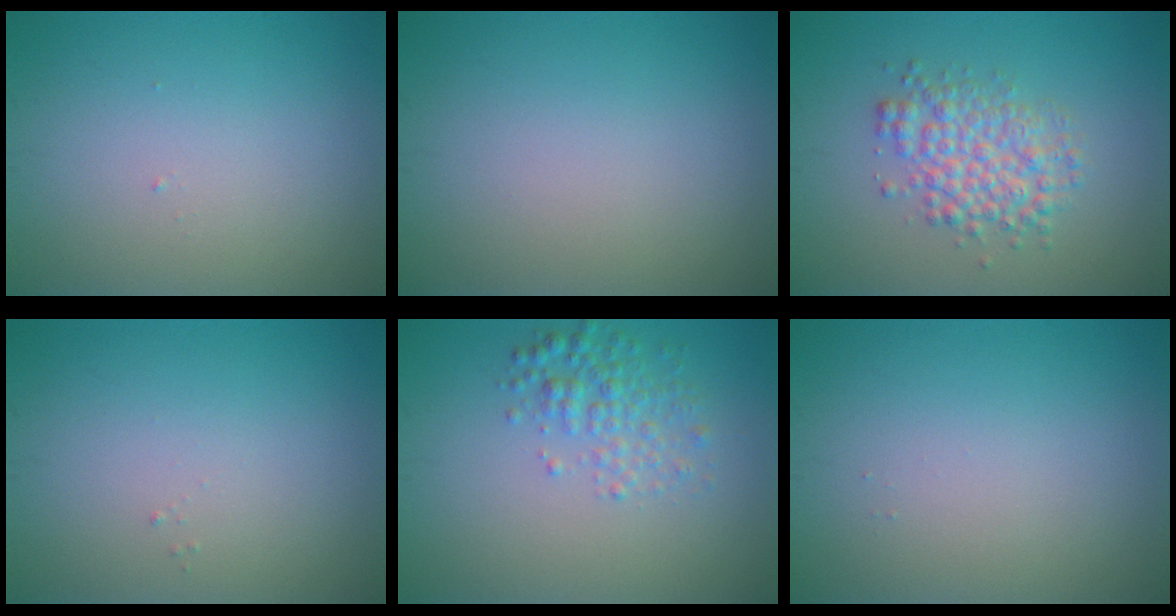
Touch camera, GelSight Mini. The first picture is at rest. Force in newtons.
{"total": 0.0}
{"total": 4.1, "press": 4.1, "slide": 0.1}
{"total": 0.0}
{"total": 2.7, "press": 2.7, "slide": 0.1}
{"total": 0.0}